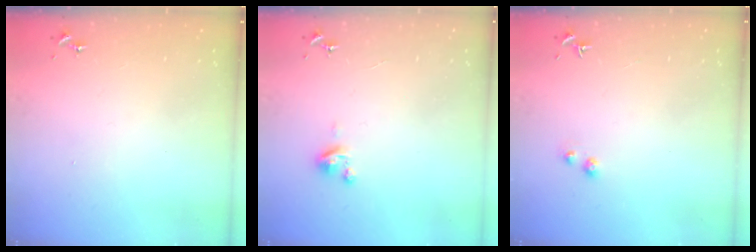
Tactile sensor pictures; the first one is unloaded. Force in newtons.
{"total": 2.8, "press": 2.8, "slide": 0.3}
{"total": 3.1, "press": 3.0, "slide": 0.4}